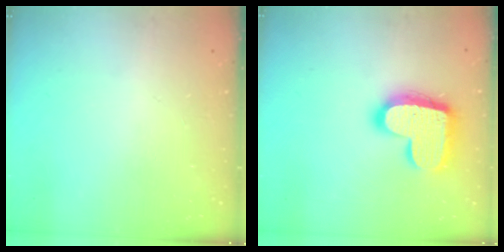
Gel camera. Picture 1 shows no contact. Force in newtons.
{"total": 18.3, "press": 18.2, "slide": 1.1}